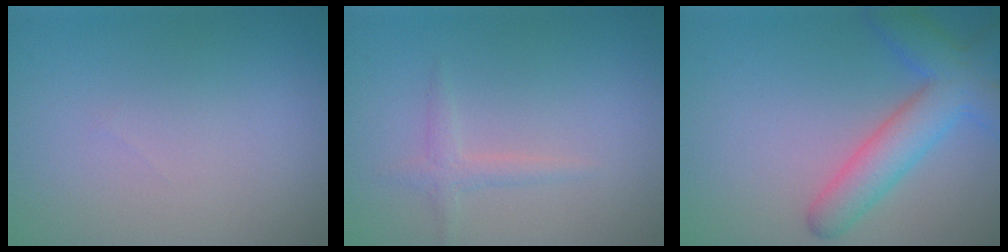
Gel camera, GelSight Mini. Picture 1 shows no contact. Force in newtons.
{"total": 1.3, "press": 1.3, "slide": 0.1}
{"total": 5.8, "press": 5.8, "slide": 0.2}